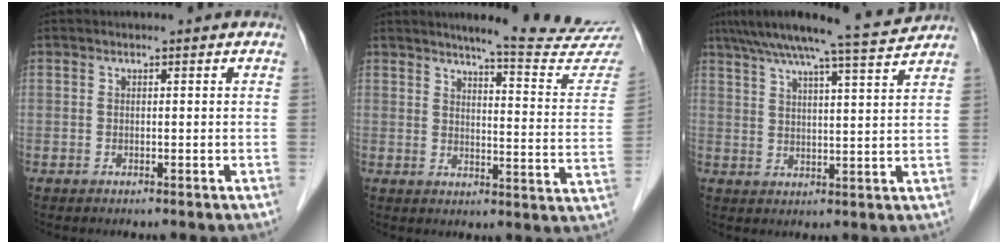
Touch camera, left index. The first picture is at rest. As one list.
[{"total": 16.6, "force": [15.8, -0.8, 5.2], "torque": [-0.067, -0.109, 0.173]}, {"total": 11.2, "force": [10.1, -1.3, 4.6], "torque": [-0.081, -0.001, 0.146]}]